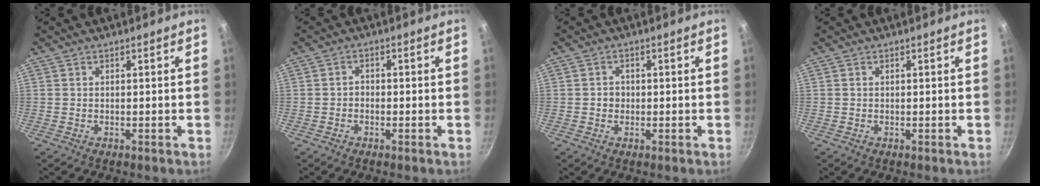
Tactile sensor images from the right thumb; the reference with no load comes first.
{"total": 1.4, "force": [-0.7, 1.0, 0.6], "torque": [-0.008, 0.010, -0.014]}
{"total": 1.8, "force": [-0.2, 1.6, 0.7], "torque": [-0.003, 0.005, -0.006]}
{"total": 0.0}